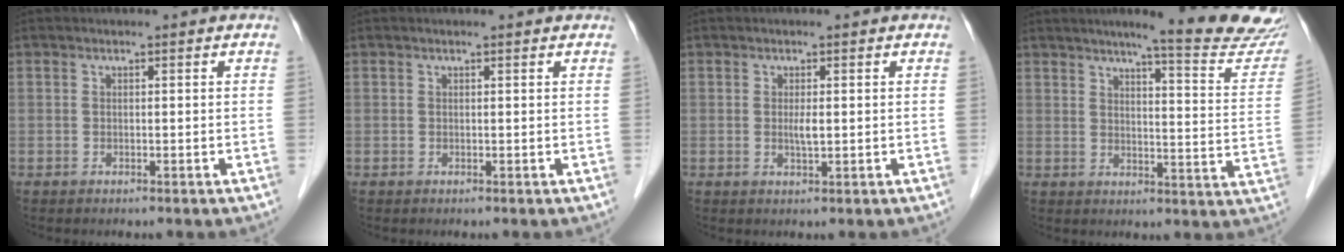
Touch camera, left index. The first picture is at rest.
{"total": 1.0, "force": [0.9, 0.0, 0.4], "torque": [-0.013, 0.008, 0.011]}
{"total": 1.6, "force": [0.1, 0.2, 1.6], "torque": [-0.033, -0.003, 0.003]}
{"total": 16.3, "force": [14.6, 0.2, 7.2], "torque": [-0.082, -0.066, 0.165]}